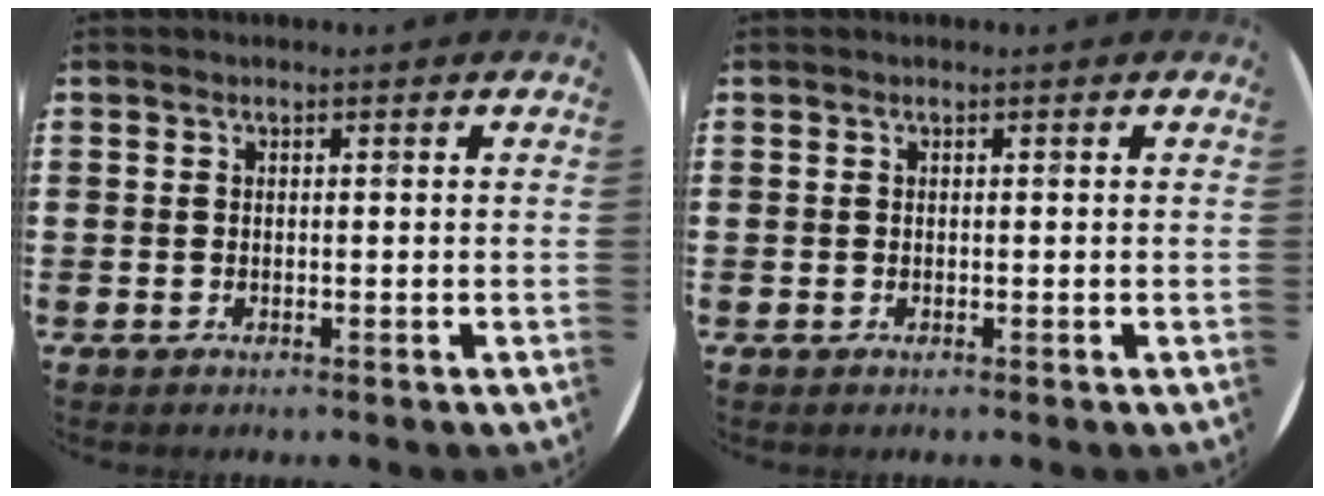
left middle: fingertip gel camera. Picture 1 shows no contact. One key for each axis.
{"total": 0.0}